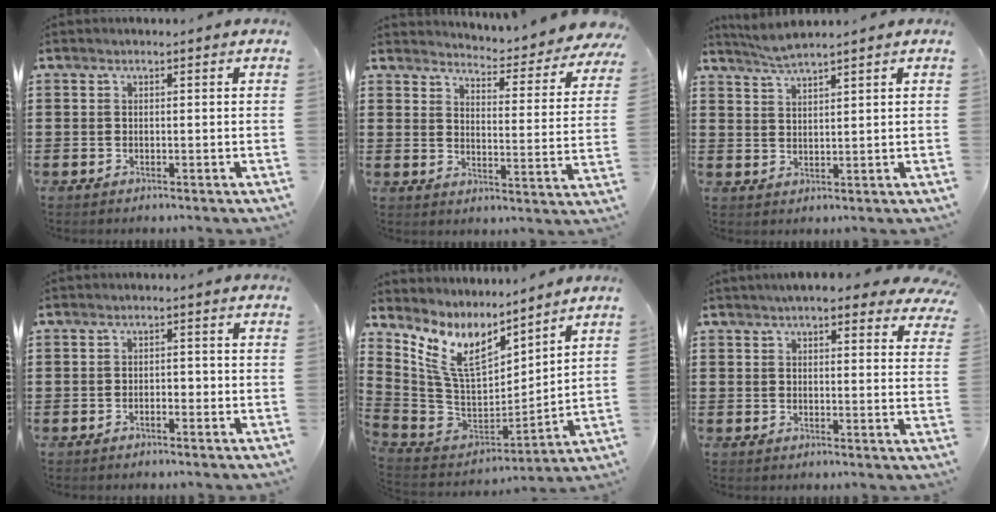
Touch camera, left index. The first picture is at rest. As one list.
[{"total": 3.8, "force": [3.8, -0.1, 0.3], "torque": [-0.016, -0.046, 0.055]}, {"total": 2.6, "force": [2.5, -0.1, 0.7], "torque": [-0.021, 0.001, 0.047]}, {"total": 1.3, "force": [-1.0, 0.5, 0.7], "torque": [-0.017, 0.001, -0.020]}, {"total": 10.6, "force": [6.4, 4.8, 7.0], "torque": [-0.183, -0.051, 0.114]}, {"total": 4.9, "force": [4.2, 1.3, 2.0], "torque": [-0.043, -0.003, 0.075]}]